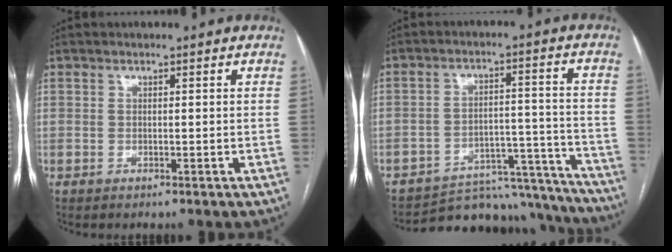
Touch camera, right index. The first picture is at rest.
{"total": 21.2, "force": [-20.3, 4.6, 3.9], "torque": [-0.032, 0.029, -0.271]}